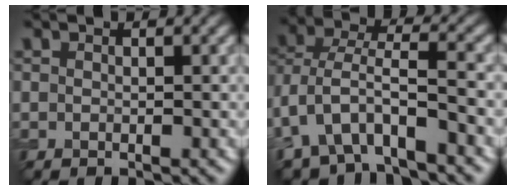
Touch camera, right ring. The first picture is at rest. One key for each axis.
{"total": 6.5, "fx": -3.2, "fy": 3.3, "fz": 4.6, "tx": -0.097, "ty": 0.003, "tz": -0.065}